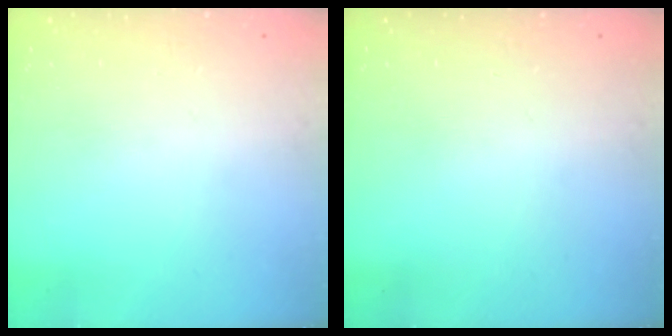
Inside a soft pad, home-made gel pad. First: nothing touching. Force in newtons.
{"total": 0.0}